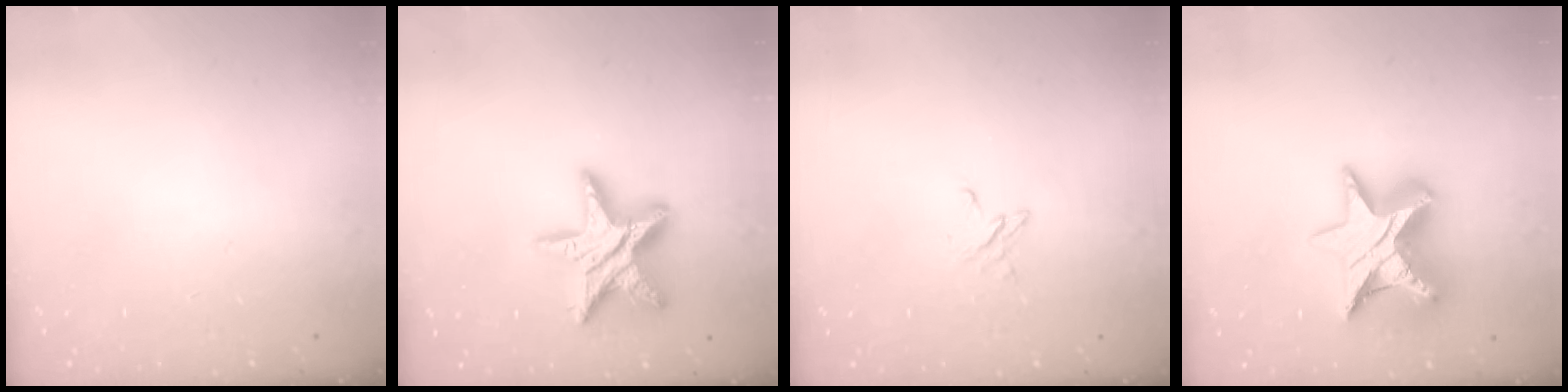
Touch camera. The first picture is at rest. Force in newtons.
{"total": 17.1, "press": 17.0, "slide": 1.2}
{"total": 2.7, "press": 2.7, "slide": 0.3}
{"total": 15.0, "press": 15.0, "slide": 1.2}